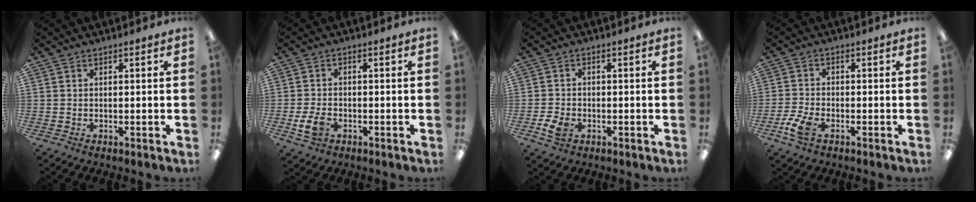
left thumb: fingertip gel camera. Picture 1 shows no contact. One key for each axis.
{"total": 4.8, "fx": -1.7, "fy": 3.1, "fz": 3.3, "tx": -0.078, "ty": 0.001, "tz": -0.034}
{"total": 4.2, "fx": -1.8, "fy": 2.9, "fz": 2.6, "tx": -0.058, "ty": 0.003, "tz": -0.033}
{"total": 5.3, "fx": -2.6, "fy": 2.7, "fz": 3.8, "tx": -0.089, "ty": 0.001, "tz": -0.051}